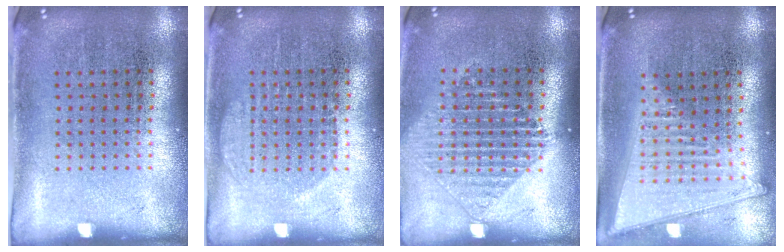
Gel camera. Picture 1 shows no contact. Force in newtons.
{"total": 1.6, "press": 1.5, "slide": 0.4}
{"total": 1.4, "press": 1.3, "slide": 0.6}
{"total": 1.8, "press": 1.6, "slide": 0.9}